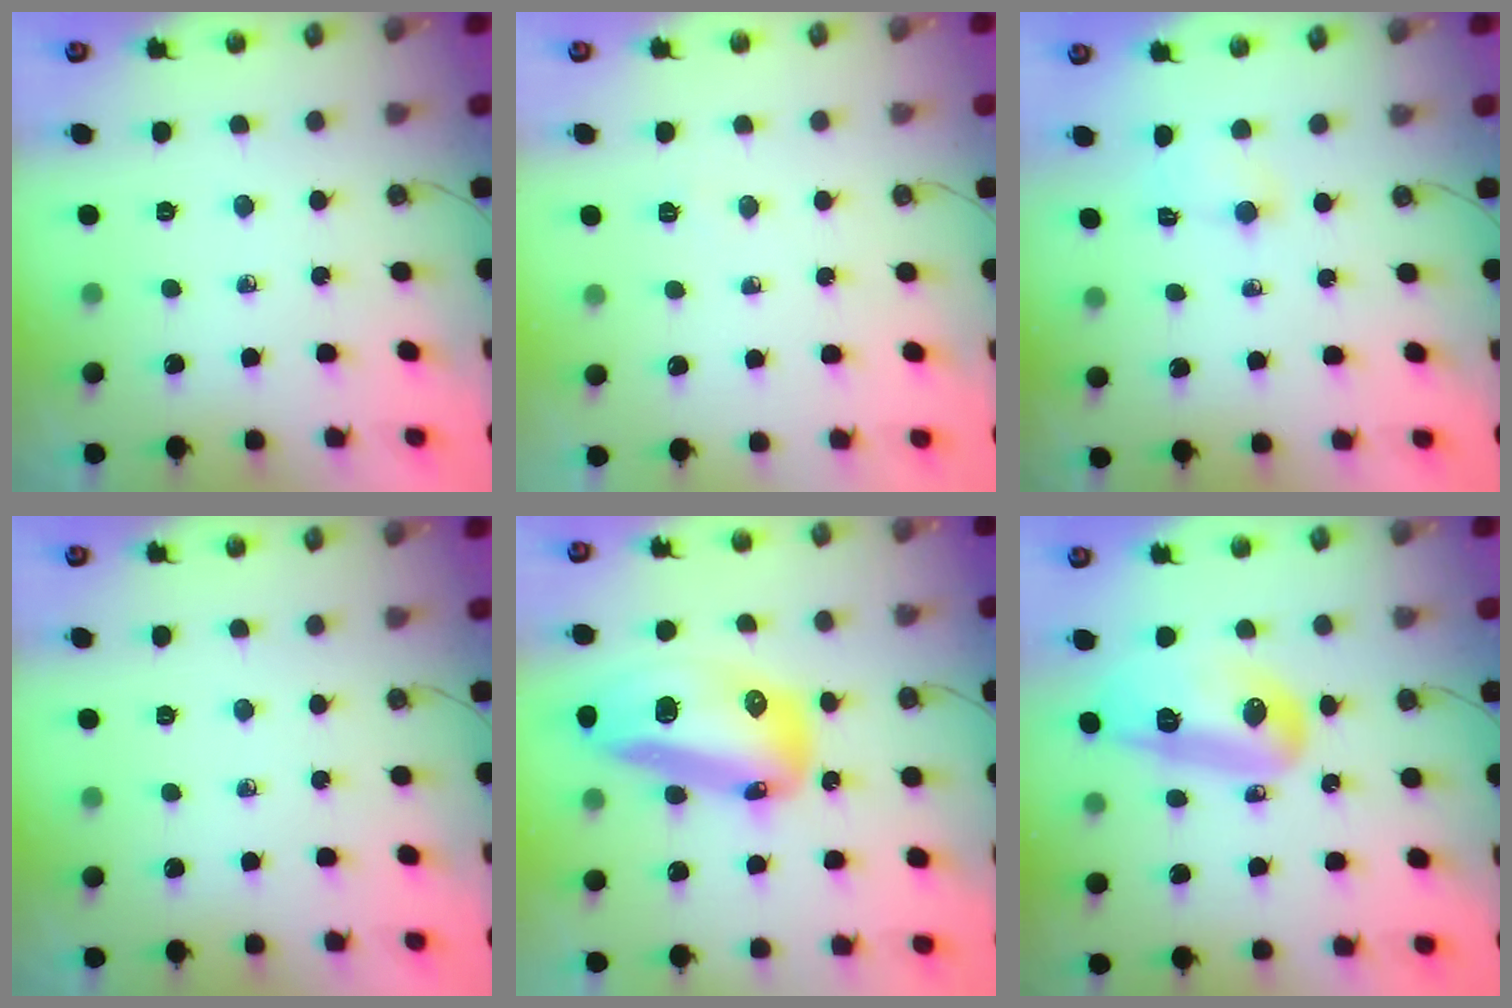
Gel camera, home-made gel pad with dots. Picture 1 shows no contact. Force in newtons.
{"total": 3.2, "press": 3.0, "slide": 1.0}
{"total": 2.4, "press": 2.3, "slide": 0.7}
{"total": 0.0}
{"total": 22.0, "press": 21.8, "slide": 3.4}
{"total": 15.8, "press": 14.9, "slide": 5.4}